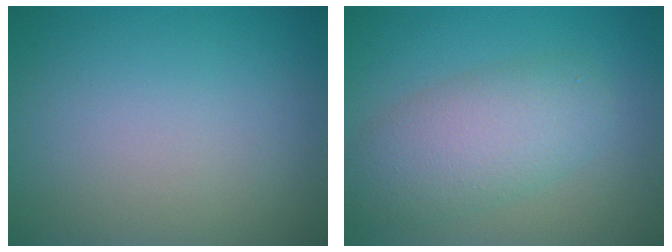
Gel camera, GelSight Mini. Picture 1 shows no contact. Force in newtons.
{"total": 5.5, "press": 5.5, "slide": 0.2}